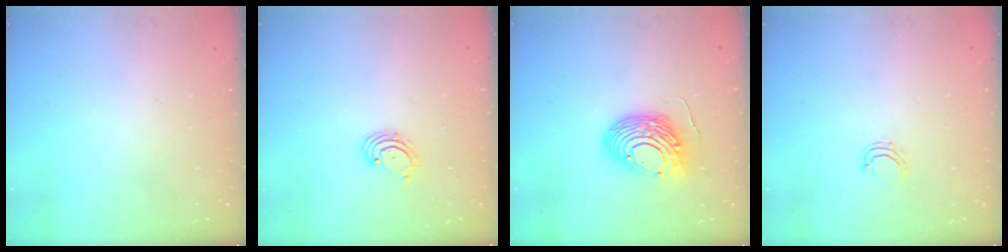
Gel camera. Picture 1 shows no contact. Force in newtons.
{"total": 2.2, "press": 2.1, "slide": 0.7}
{"total": 12.9, "press": 12.9, "slide": 1.2}
{"total": 4.7, "press": 4.7, "slide": 0.3}